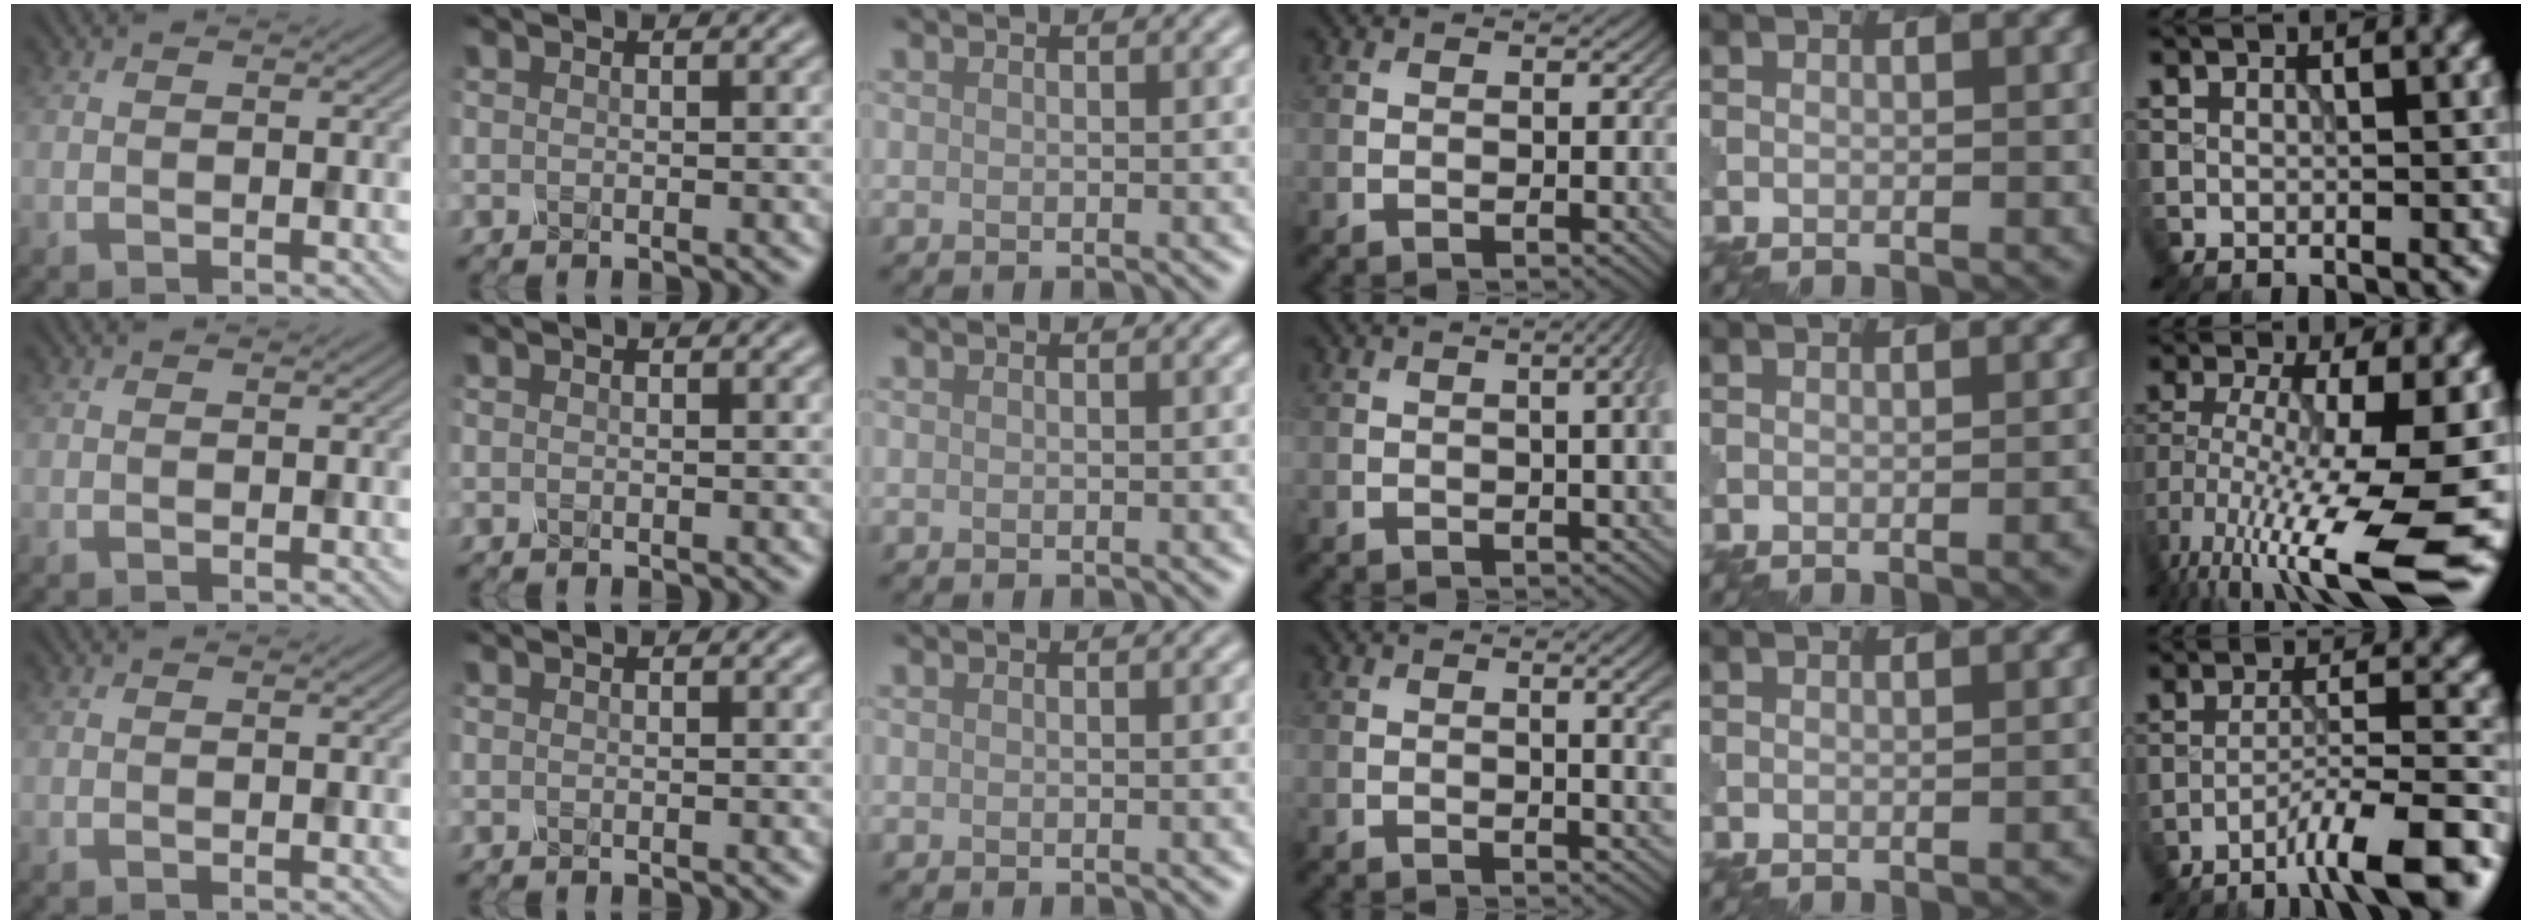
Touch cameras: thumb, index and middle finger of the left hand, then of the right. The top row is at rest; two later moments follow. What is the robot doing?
{"motion": "pour", "object": "mug"}